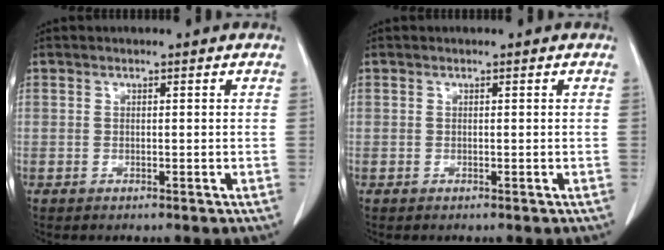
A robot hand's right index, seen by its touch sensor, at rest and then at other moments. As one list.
[{"total": 0.0}]